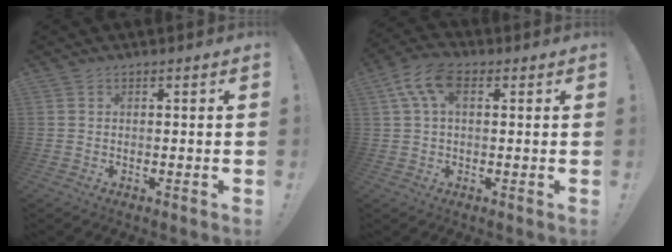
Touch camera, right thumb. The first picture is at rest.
{"total": 9.1, "force": [2.8, 5.2, 7.0], "torque": [-0.137, 0.004, 0.053]}